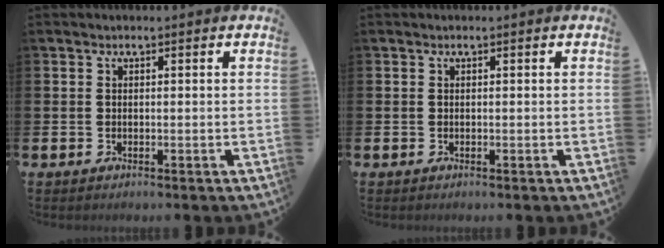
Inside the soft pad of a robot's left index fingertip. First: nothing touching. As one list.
[{"total": 0.0}]